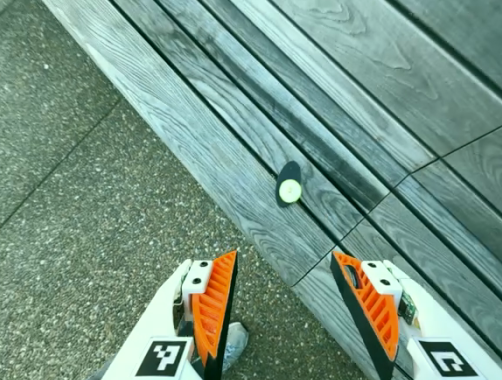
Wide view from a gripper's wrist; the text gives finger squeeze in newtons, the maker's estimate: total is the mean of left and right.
{"total": 0.0}